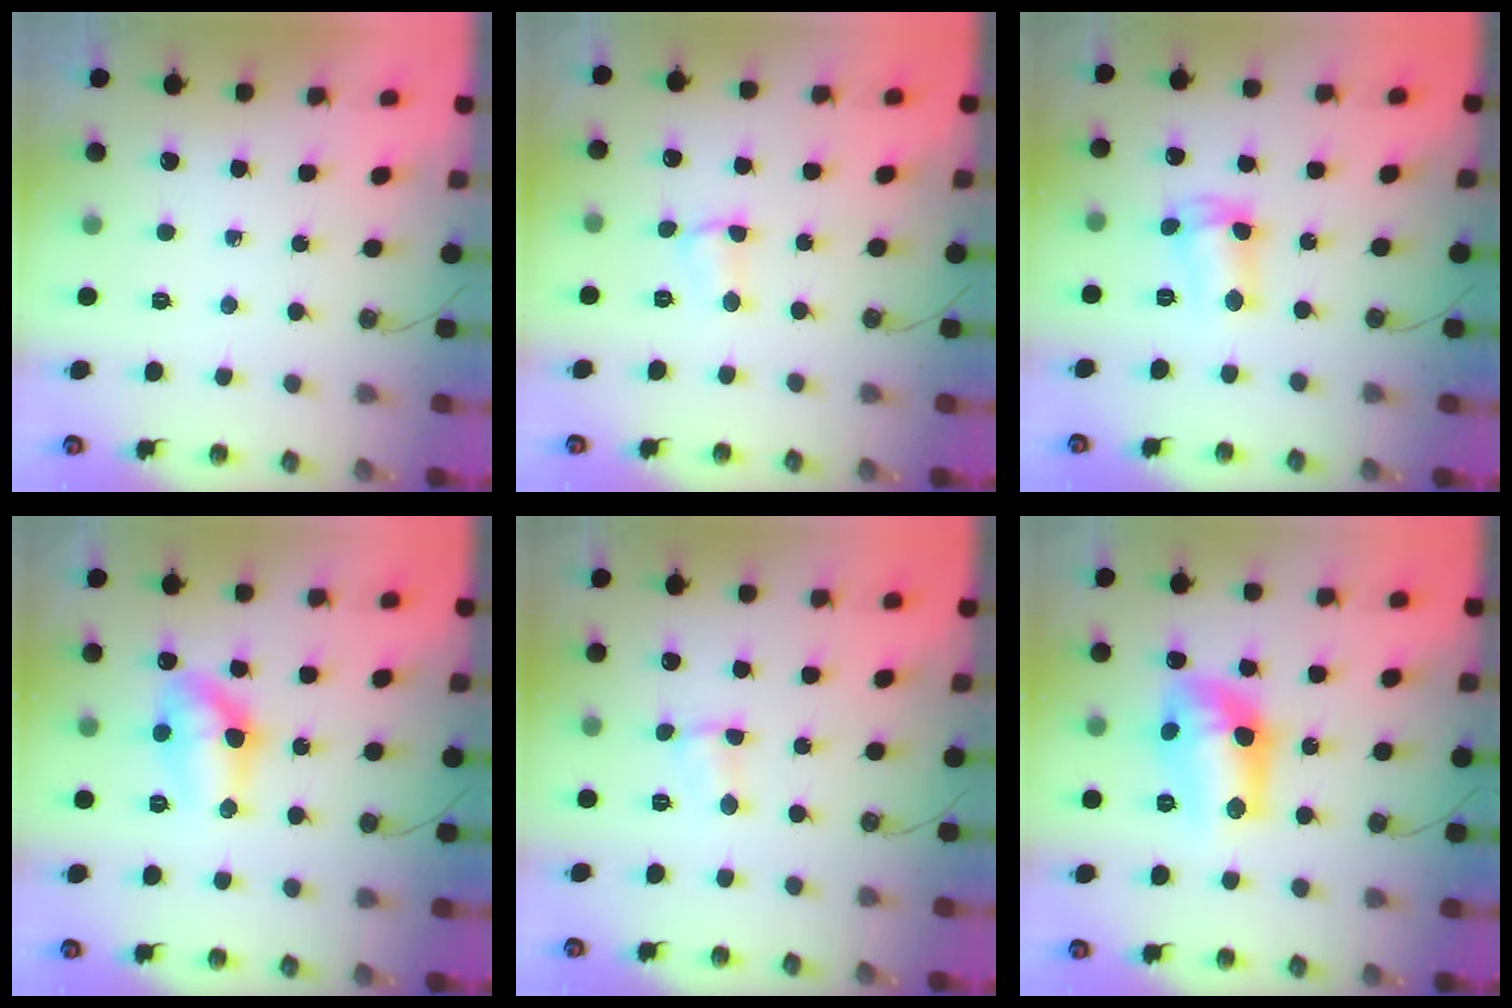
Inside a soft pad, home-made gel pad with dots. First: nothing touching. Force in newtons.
{"total": 3.6, "press": 3.5, "slide": 0.5}
{"total": 5.8, "press": 5.8, "slide": 0.1}
{"total": 11.2, "press": 11.2, "slide": 0.7}
{"total": 1.7, "press": 1.7, "slide": 0.2}
{"total": 13.7, "press": 13.7, "slide": 0.8}